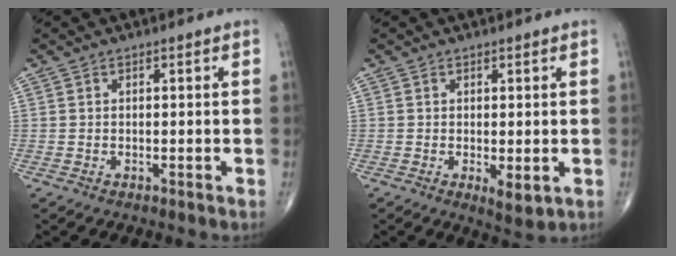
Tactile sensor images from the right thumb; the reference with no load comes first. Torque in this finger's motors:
{"motor_torque": [-0.40, 0.08, -0.07, -0.11, 0.01]}